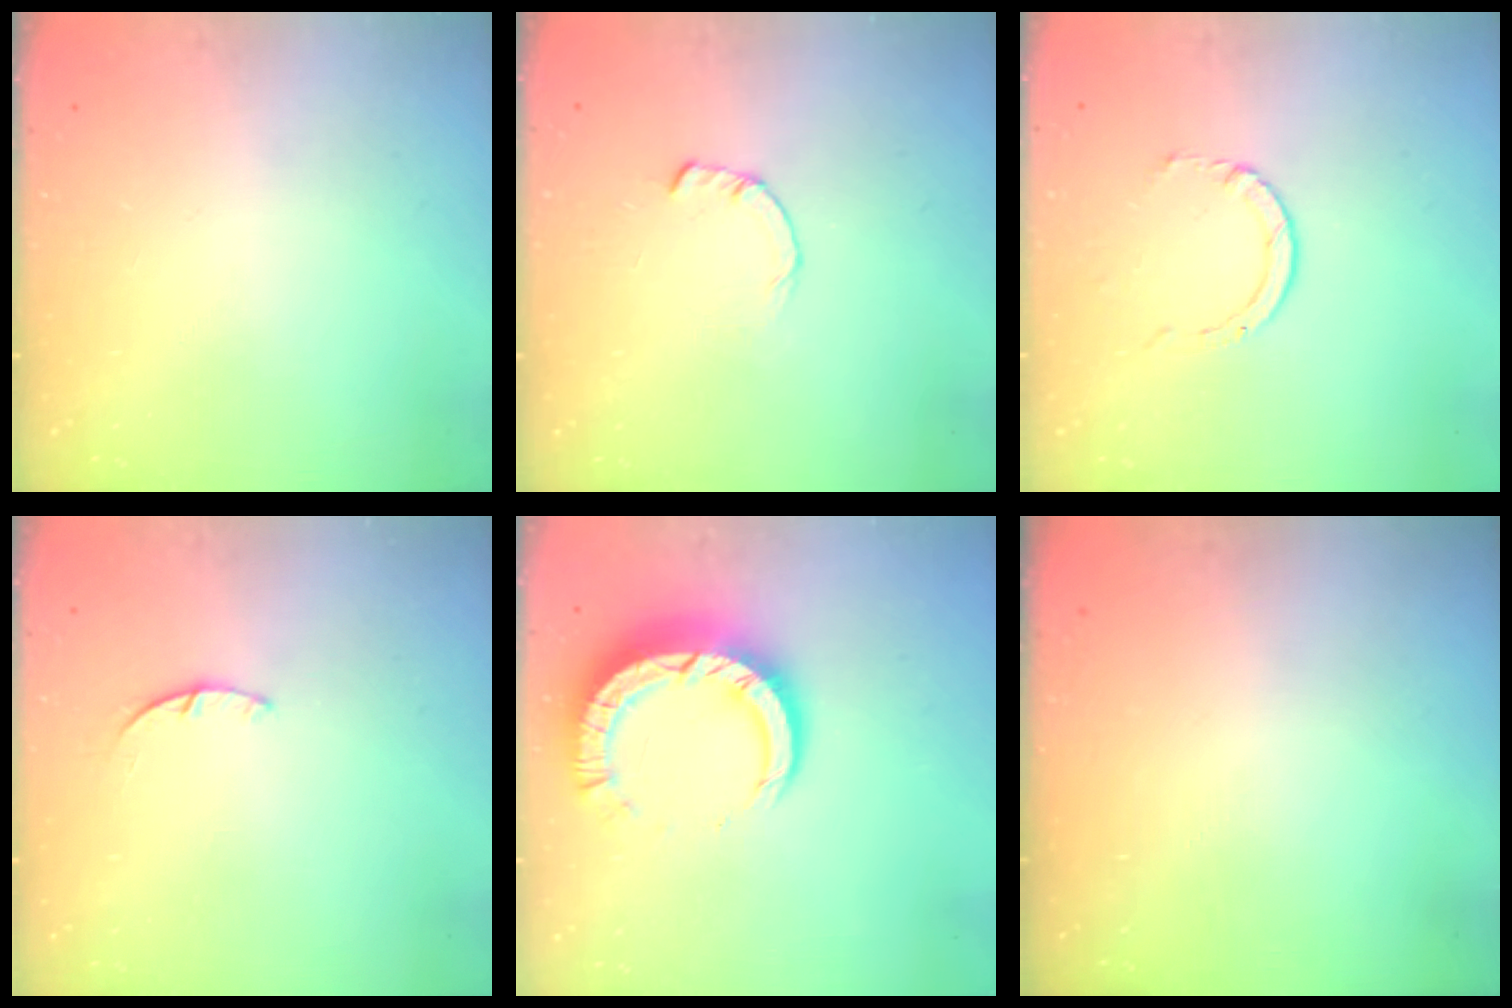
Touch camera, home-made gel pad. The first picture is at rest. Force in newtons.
{"total": 0.8, "press": 0.8, "slide": 0.2}
{"total": 2.9, "press": 2.9, "slide": 0.4}
{"total": 1.4, "press": 1.4, "slide": 0.3}
{"total": 9.6, "press": 9.5, "slide": 1.1}
{"total": 0.0}